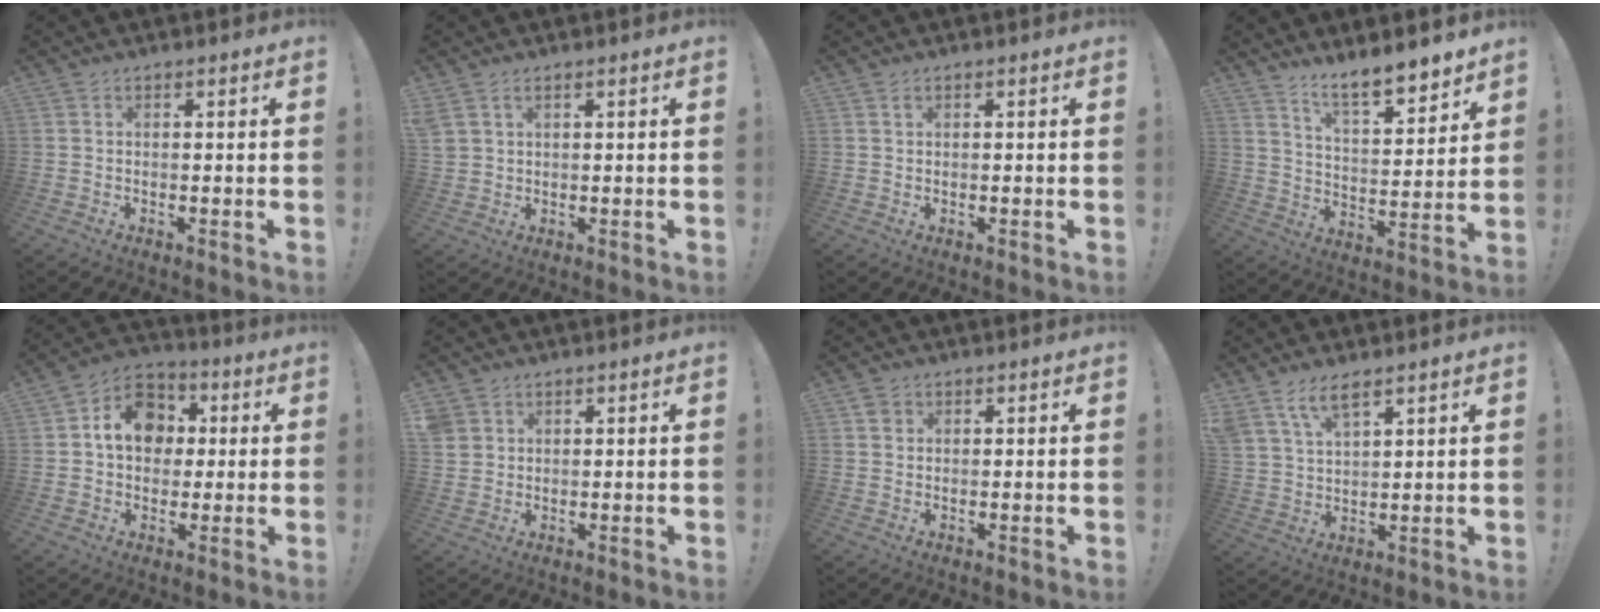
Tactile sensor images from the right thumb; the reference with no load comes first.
{"total": 3.0, "force": [1.7, 1.9, 1.5], "torque": [-0.034, -0.001, 0.036]}
{"total": 0.9, "force": [0.6, 0.6, 0.2], "torque": [0.003, 0.000, 0.010]}
{"total": 10.0, "force": [8.8, 2.0, 4.1], "torque": [-0.062, -0.072, 0.158]}
{"total": 12.9, "force": [2.2, 10.5, 7.0], "torque": [-0.096, 0.013, 0.049]}
{"total": 3.2, "force": [2.0, 2.5, 0.5], "torque": [-0.012, -0.004, 0.039]}
{"total": 2.0, "force": [1.0, 1.7, 0.5], "torque": [0.005, -0.004, 0.016]}
{"total": 7.3, "force": [5.4, 2.9, 3.9], "torque": [-0.084, -0.017, 0.104]}